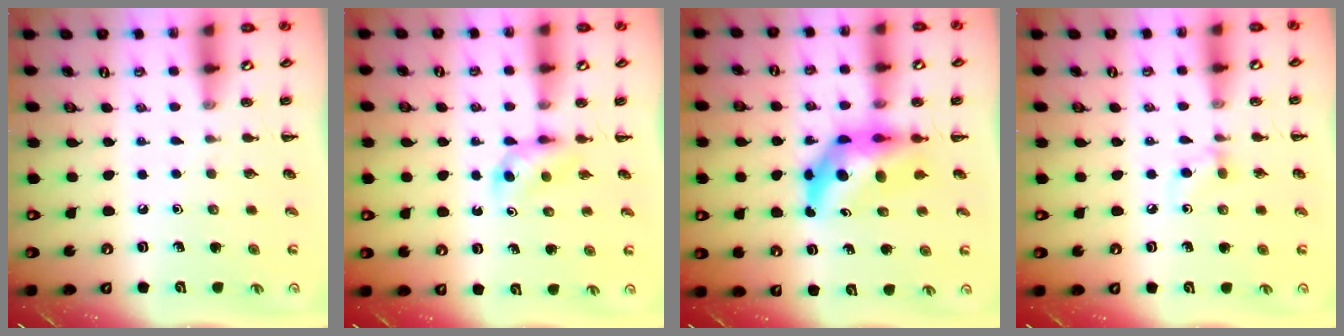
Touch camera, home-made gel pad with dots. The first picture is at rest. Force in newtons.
{"total": 3.6, "press": 3.4, "slide": 1.3}
{"total": 7.7, "press": 7.1, "slide": 2.9}
{"total": 5.1, "press": 4.6, "slide": 2.0}